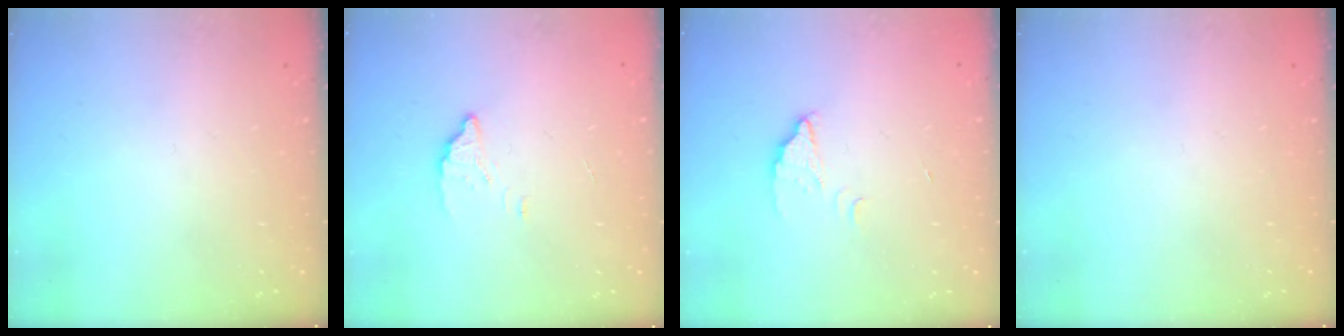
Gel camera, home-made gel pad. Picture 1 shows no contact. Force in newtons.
{"total": 1.8, "press": 1.7, "slide": 0.1}
{"total": 2.7, "press": 2.6, "slide": 0.4}
{"total": 0.0}